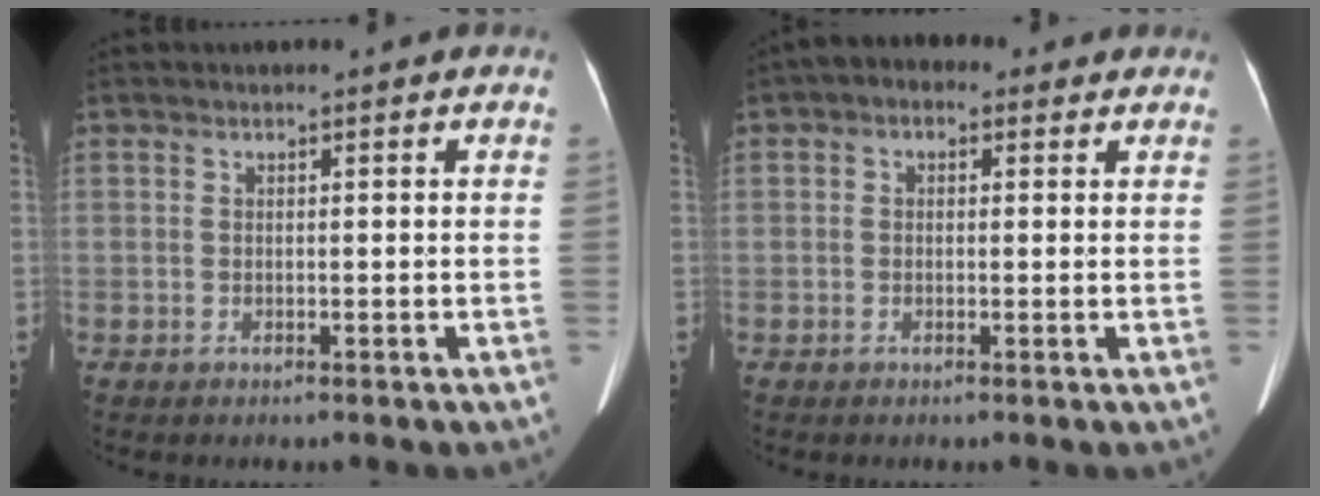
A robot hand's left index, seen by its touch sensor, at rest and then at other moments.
{"total": 3.5, "force": [1.6, 2.2, 2.2], "torque": [-0.032, 0.027, 0.016]}